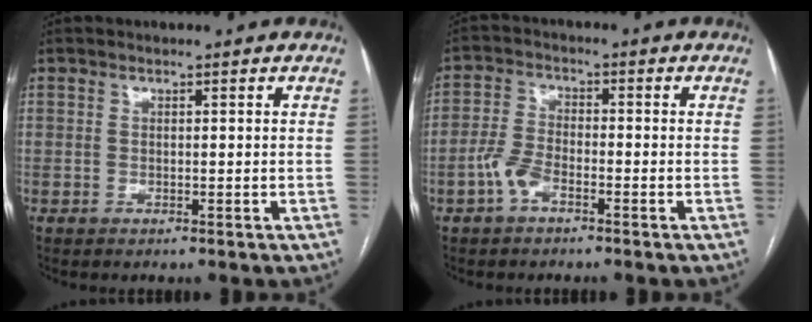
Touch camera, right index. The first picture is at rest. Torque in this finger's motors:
{"motor_torque": [0.54, -0.52, 0.30, 0.08]}